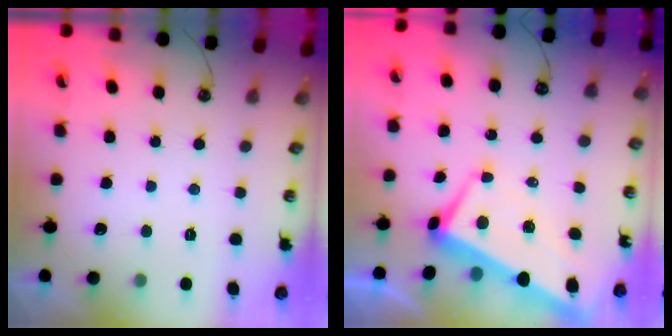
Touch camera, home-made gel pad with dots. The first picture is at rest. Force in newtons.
{"total": 1.0, "press": 0.0, "slide": 1.0}